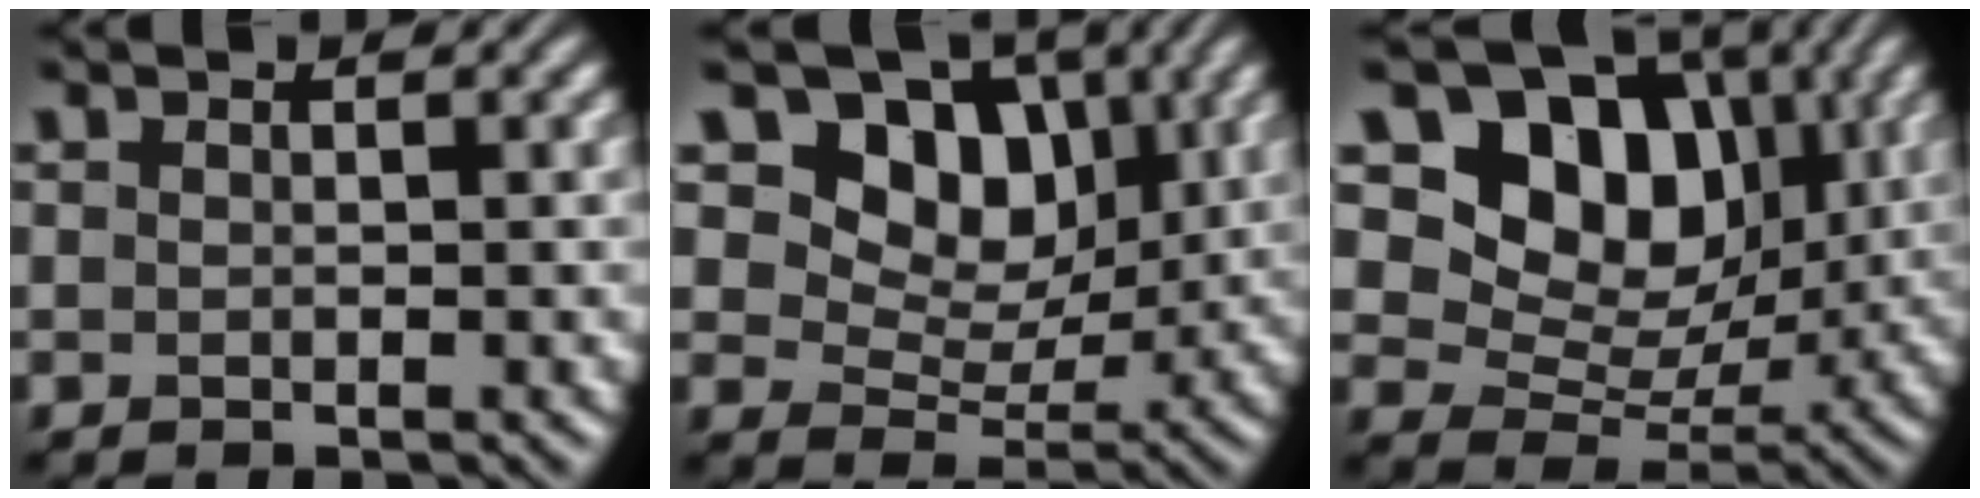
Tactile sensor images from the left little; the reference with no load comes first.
{"total": 9.2, "force": [4.0, 6.6, 5.0], "torque": [-0.091, -0.003, 0.075]}
{"total": 10.4, "force": [3.5, 7.7, 6.1], "torque": [-0.098, -0.010, 0.054]}